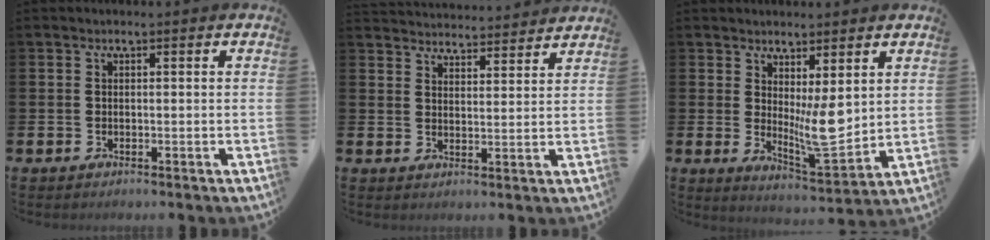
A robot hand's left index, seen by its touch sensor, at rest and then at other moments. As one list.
[{"total": 4.4, "force": [4.4, 0.3, -0.3], "torque": [-0.005, -0.035, 0.078]}, {"total": 6.1, "force": [2.3, 1.8, 5.3], "torque": [-0.076, -0.032, 0.040]}]